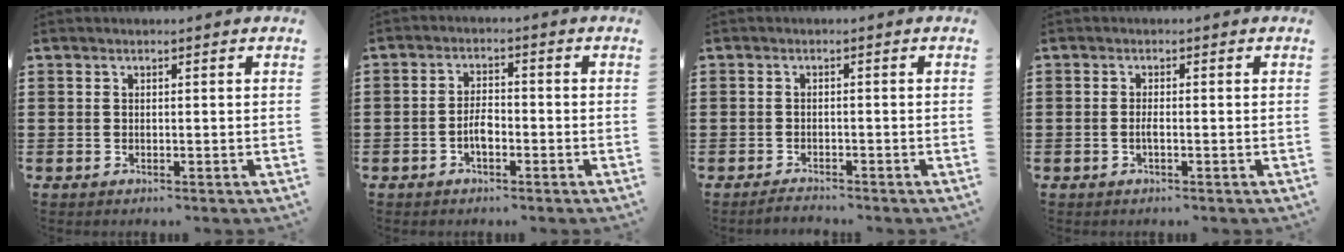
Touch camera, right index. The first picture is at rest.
{"total": 3.2, "force": [-1.2, 1.6, 2.5], "torque": [-0.055, 0.001, -0.025]}
{"total": 1.5, "force": [-1.5, 0.0, -0.1], "torque": [-0.003, 0.002, -0.032]}
{"total": 1.3, "force": [-0.4, 0.1, 1.2], "torque": [-0.025, -0.003, -0.007]}